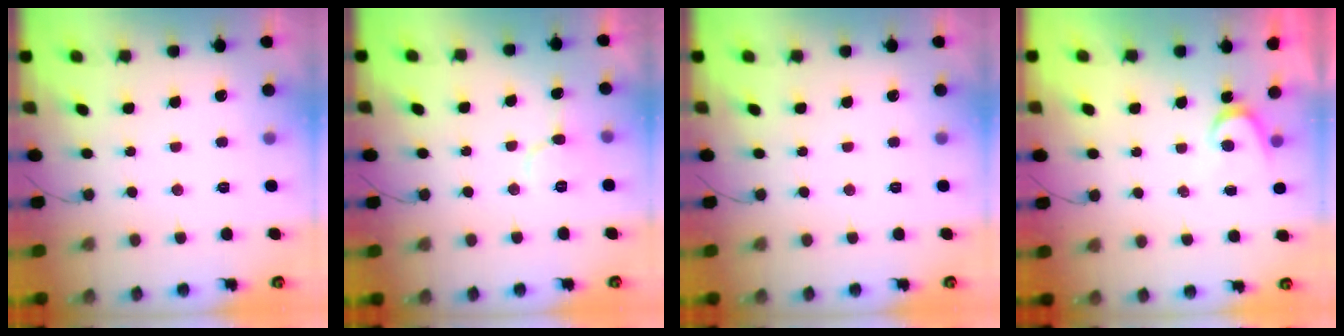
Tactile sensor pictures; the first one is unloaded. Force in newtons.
{"total": 7.5, "press": 7.4, "slide": 0.9}
{"total": 0.0}
{"total": 3.7, "press": 3.6, "slide": 0.4}